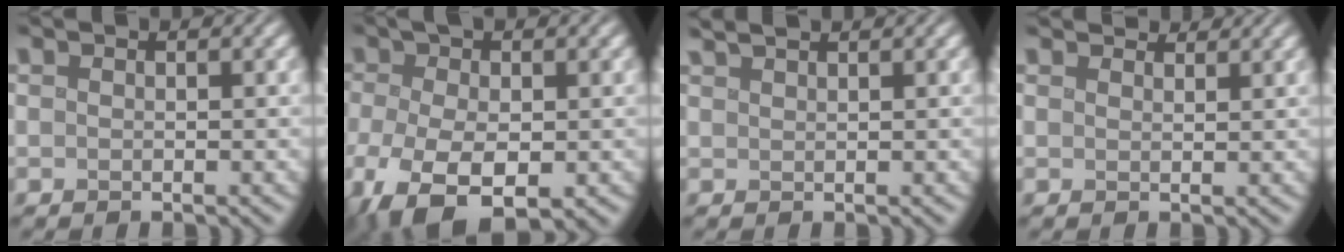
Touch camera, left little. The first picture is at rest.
{"total": 8.7, "force": [-3.5, 3.9, 7.0], "torque": [-0.153, -0.014, -0.057]}
{"total": 2.7, "force": [2.3, 0.8, 1.3], "torque": [0.003, 0.017, 0.012]}
{"total": 3.6, "force": [3.4, 0.8, 1.0], "torque": [-0.014, 0.010, 0.032]}